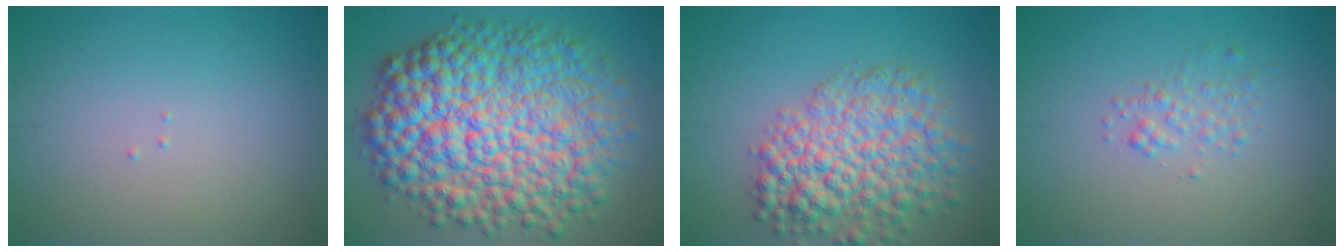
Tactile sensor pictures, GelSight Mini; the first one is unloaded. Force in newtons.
{"total": 14.5, "press": 14.5, "slide": 0.1}
{"total": 7.5, "press": 7.5, "slide": 0.3}
{"total": 1.5, "press": 1.5, "slide": 0.1}